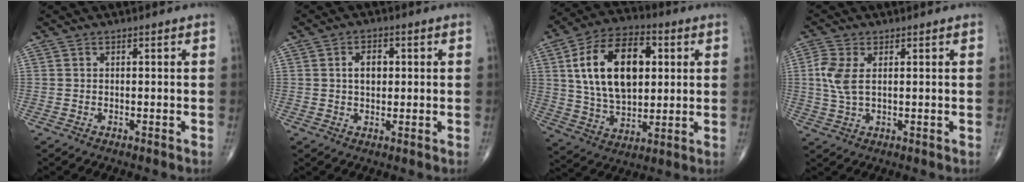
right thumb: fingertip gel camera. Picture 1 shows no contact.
{"total": 4.2, "force": [0.7, 2.7, 3.1], "torque": [-0.039, 0.004, 0.010]}
{"total": 20.1, "force": [4.4, 11.8, 15.7], "torque": [-0.248, 0.004, 0.077]}
{"total": 5.7, "force": [1.1, 3.0, 4.8], "torque": [-0.121, 0.006, 0.022]}